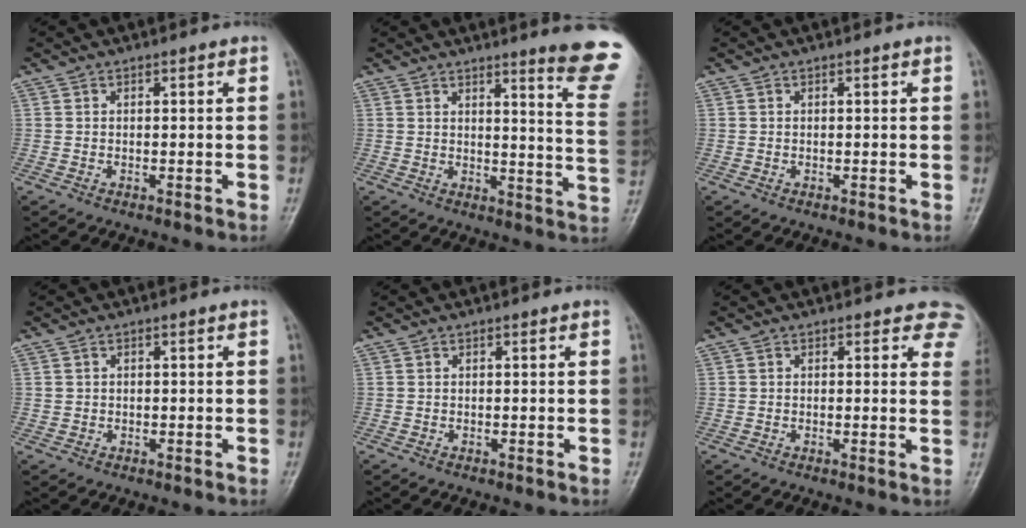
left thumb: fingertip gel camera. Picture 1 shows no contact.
{"total": 13.2, "force": [10.2, 0.1, 8.3], "torque": [-0.081, -0.092, 0.109]}
{"total": 0.0}
{"total": 0.9, "force": [0.1, 0.8, 0.2], "torque": [0.003, 0.003, 0.003]}
{"total": 0.0}
{"total": 4.9, "force": [3.2, 3.3, 1.8], "torque": [0.019, -0.010, 0.021]}